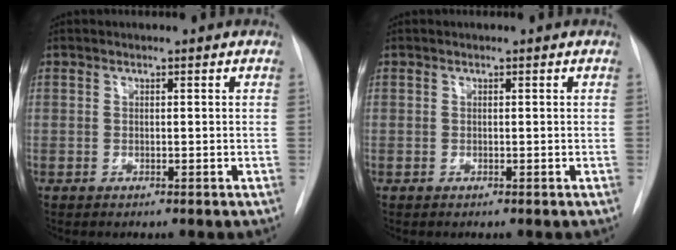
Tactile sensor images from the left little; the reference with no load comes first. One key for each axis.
{"total": 0.0}